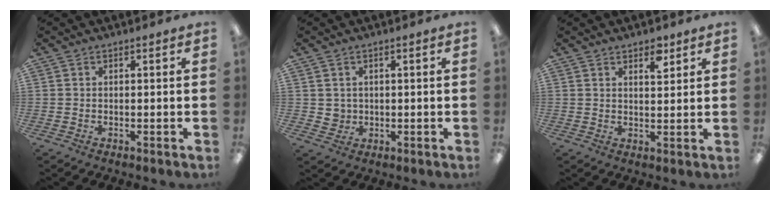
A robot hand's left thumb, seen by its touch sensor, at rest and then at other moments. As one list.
[{"total": 2.6, "force": [1.0, 2.3, 0.3], "torque": [-0.002, 0.000, 0.017]}, {"total": 4.2, "force": [3.1, 1.7, 2.1], "torque": [-0.016, -0.019, 0.050]}]